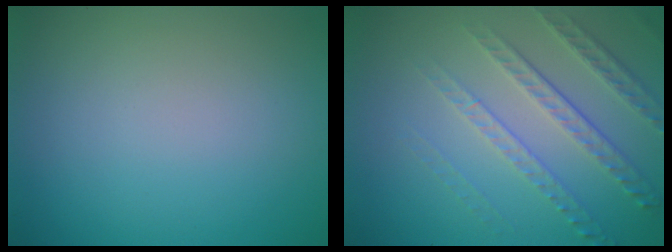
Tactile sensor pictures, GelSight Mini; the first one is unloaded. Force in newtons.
{"total": 4.9, "press": 3.4, "slide": 3.6}